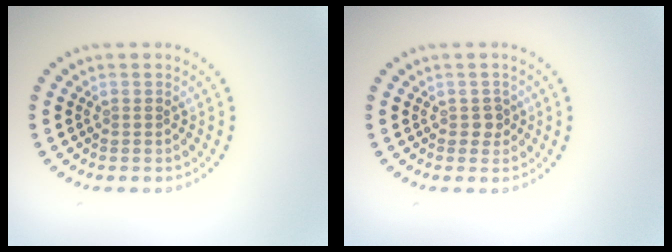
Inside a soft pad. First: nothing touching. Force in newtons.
{"total": 1.1, "press": 1.0, "slide": 0.5}